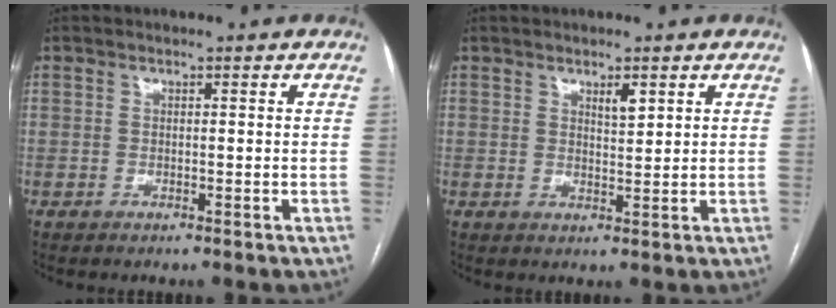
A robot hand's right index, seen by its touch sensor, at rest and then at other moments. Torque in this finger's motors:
{"motor_torque": [0.16, 0.03, 0.03, 0.04]}